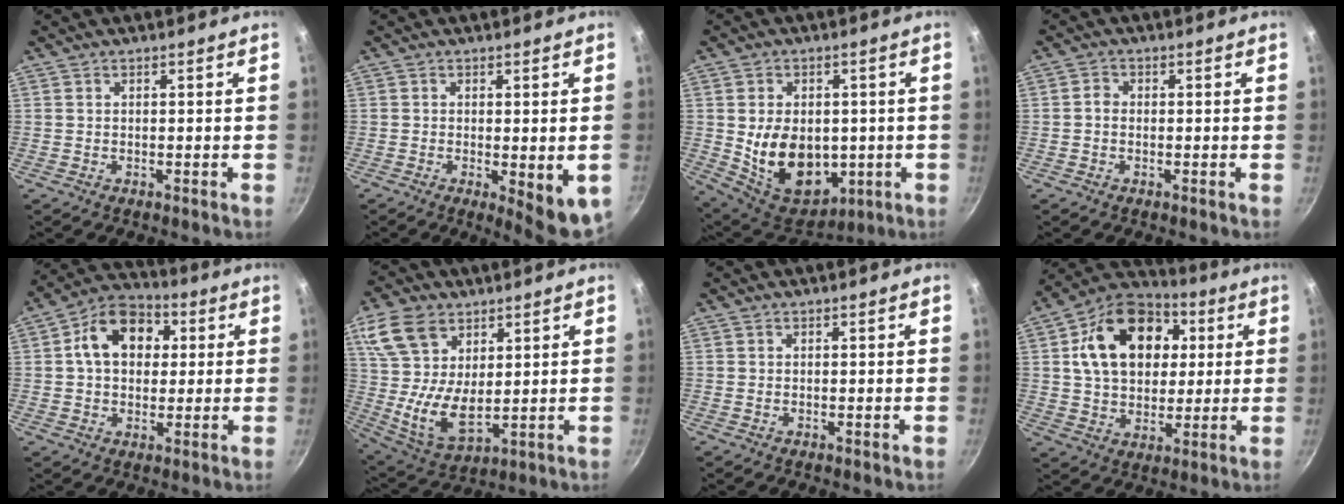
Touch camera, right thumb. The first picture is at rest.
{"total": 8.0, "force": [-1.7, 2.2, 7.5], "torque": [-0.085, -0.010, -0.013]}
{"total": 16.1, "force": [-1.2, 11.5, 11.2], "torque": [-0.150, -0.016, 0.008]}
{"total": 1.7, "force": [-0.4, 1.4, 0.9], "torque": [-0.012, 0.011, -0.010]}
{"total": 12.8, "force": [2.7, 9.5, 8.2], "torque": [-0.097, 0.019, 0.026]}
{"total": 15.3, "force": [6.7, 9.5, 9.8], "torque": [-0.186, -0.030, 0.137]}
{"total": 0.0}
{"total": 20.4, "force": [4.9, 14.6, 13.4], "torque": [-0.194, 0.014, 0.072]}